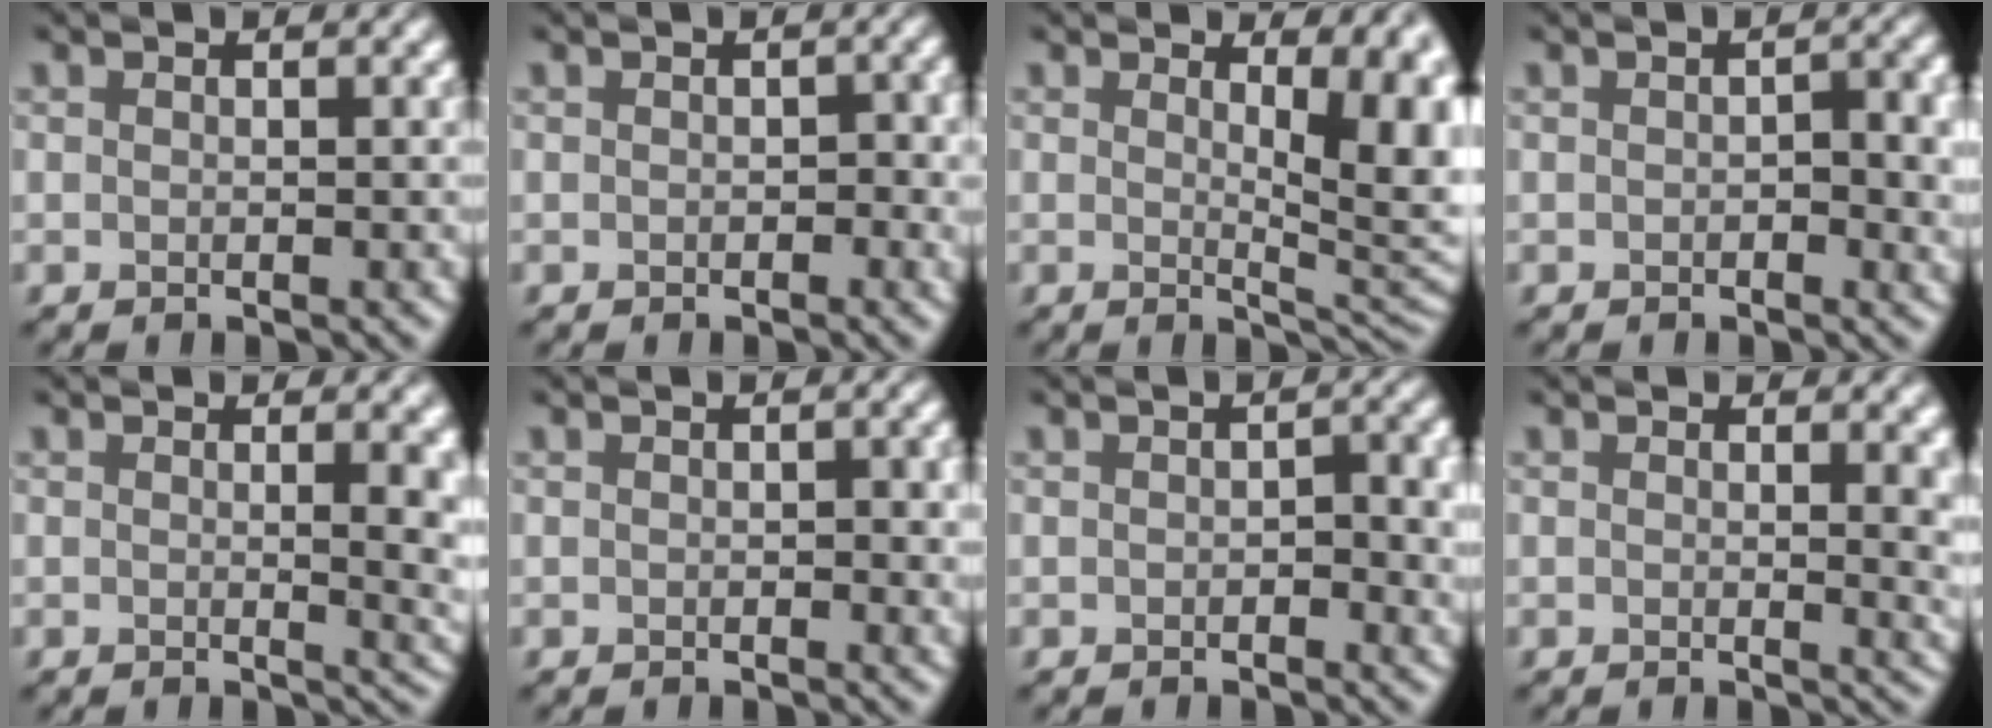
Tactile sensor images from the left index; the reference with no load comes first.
{"total": 1.2, "force": [-0.2, 0.8, 0.9], "torque": [-0.010, -0.002, -0.002]}
{"total": 8.9, "force": [2.4, 3.9, 7.7], "torque": [-0.055, -0.006, 0.036]}
{"total": 3.7, "force": [-0.1, 1.7, 3.3], "torque": [-0.036, -0.001, -0.002]}
{"total": 5.6, "force": [0.6, 2.3, 5.1], "torque": [-0.033, -0.004, 0.013]}
{"total": 1.6, "force": [0.0, 0.7, 1.5], "torque": [-0.016, -0.002, 0.001]}
{"total": 3.3, "force": [-0.1, 1.5, 2.9], "torque": [-0.035, -0.001, -0.002]}
{"total": 3.7, "force": [0.7, 1.5, 3.3], "torque": [-0.025, -0.004, 0.011]}